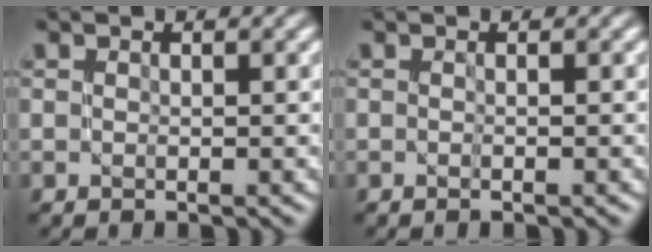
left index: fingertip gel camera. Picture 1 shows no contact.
{"total": 0.5, "force": [-0.1, -0.1, 0.5], "torque": [-0.009, -0.003, -0.005]}